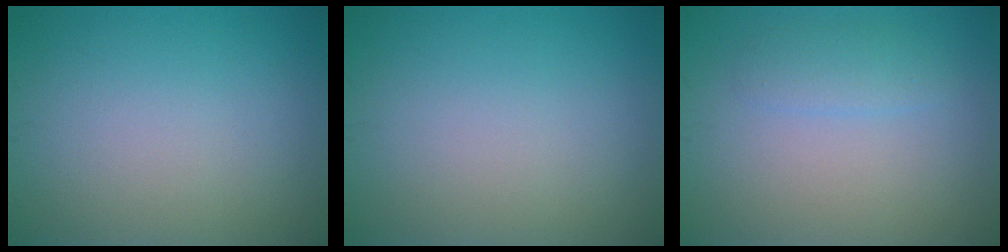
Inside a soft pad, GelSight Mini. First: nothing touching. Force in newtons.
{"total": 0.0}
{"total": 1.6, "press": 1.6, "slide": 0.0}